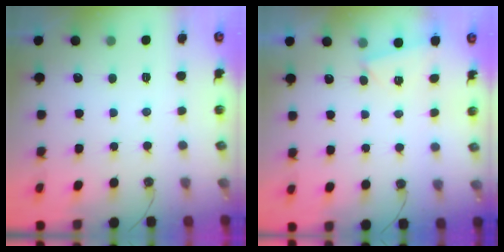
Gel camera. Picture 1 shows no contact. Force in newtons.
{"total": 2.5, "press": 1.5, "slide": 2.0}